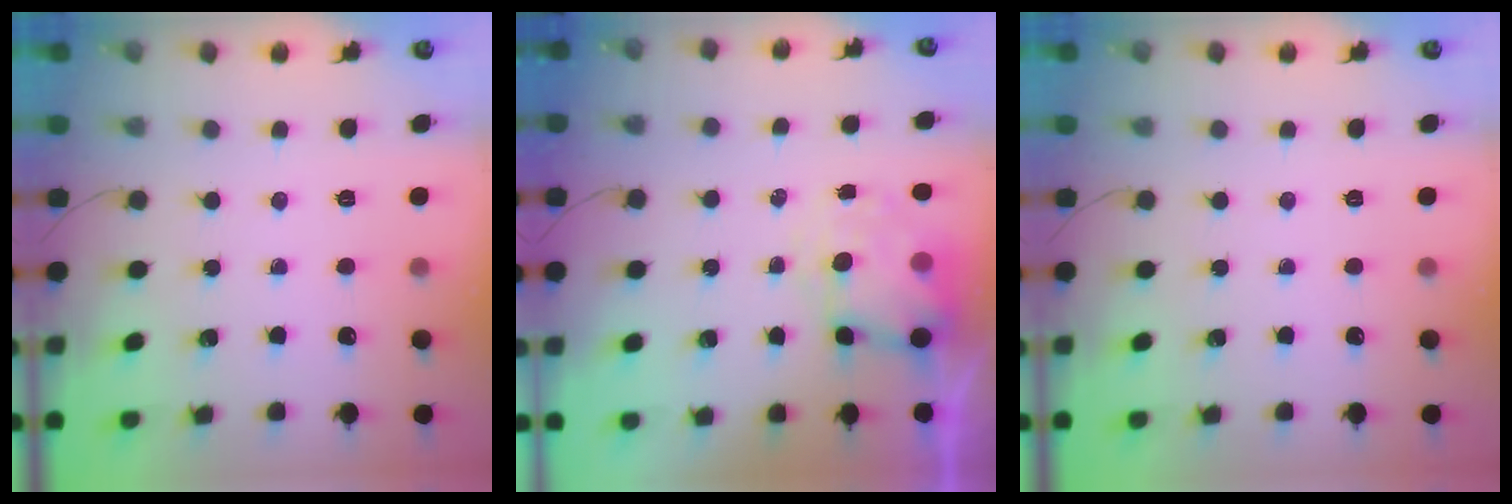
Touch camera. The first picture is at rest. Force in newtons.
{"total": 4.8, "press": 4.6, "slide": 1.0}
{"total": 0.0}